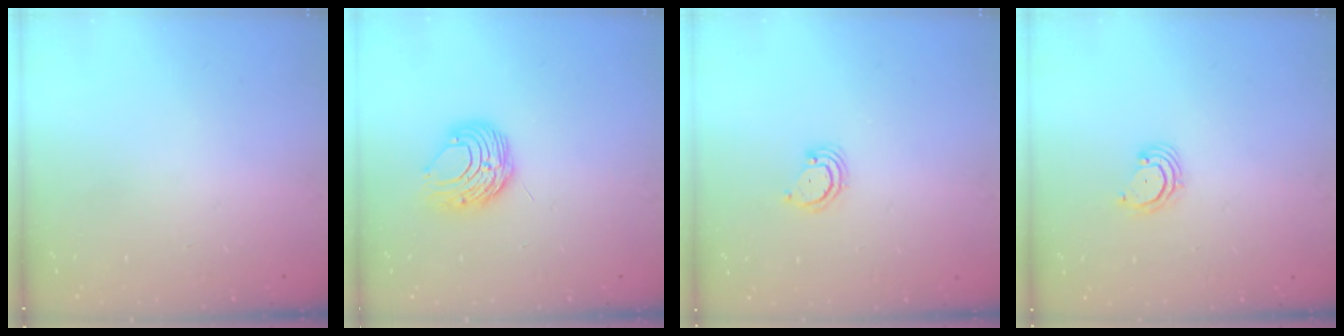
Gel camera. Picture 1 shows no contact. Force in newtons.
{"total": 8.8, "press": 8.8, "slide": 0.8}
{"total": 2.9, "press": 2.9, "slide": 0.2}
{"total": 2.6, "press": 2.6, "slide": 0.3}